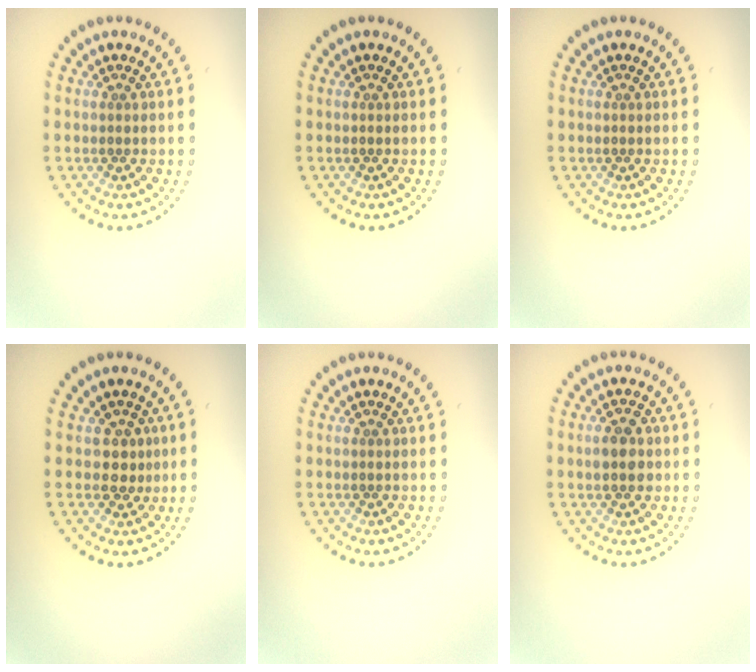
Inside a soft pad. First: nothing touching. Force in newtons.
{"total": 0.0}
{"total": 0.0}
{"total": 1.7, "press": 1.3, "slide": 1.0}
{"total": 0.0}
{"total": 2.5, "press": 2.5, "slide": 0.1}